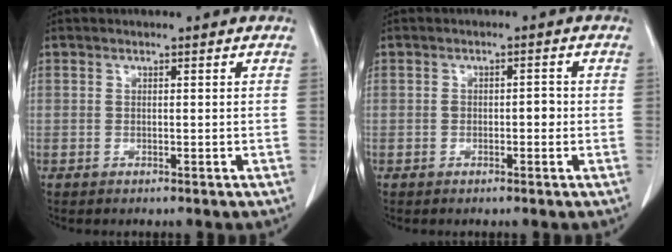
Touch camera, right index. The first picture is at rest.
{"total": 1.9, "force": [-0.3, 1.0, 1.5], "torque": [-0.023, 0.008, -0.004]}